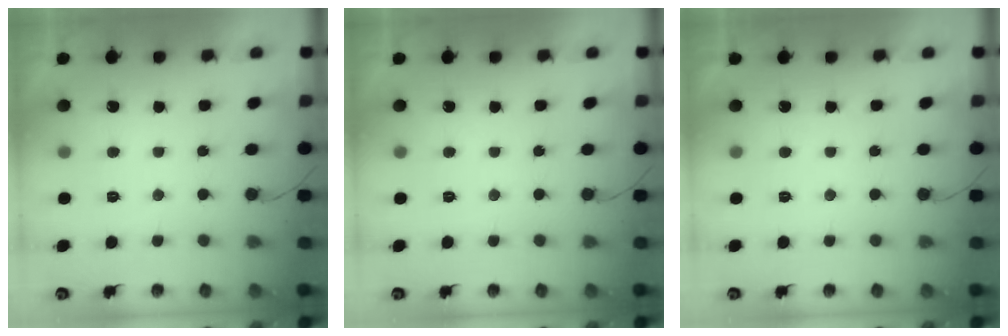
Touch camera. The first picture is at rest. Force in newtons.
{"total": 0.0}
{"total": 1.6, "press": 1.6, "slide": 0.0}